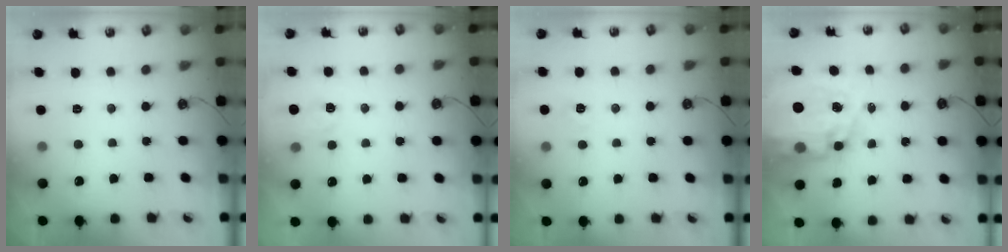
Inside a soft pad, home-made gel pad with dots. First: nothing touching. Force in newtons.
{"total": 2.9, "press": 2.9, "slide": 0.5}
{"total": 4.3, "press": 4.3, "slide": 0.4}
{"total": 17.0, "press": 17.0, "slide": 1.6}